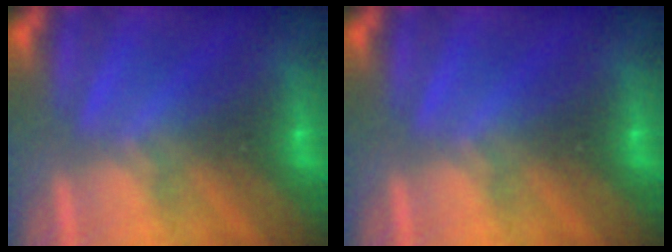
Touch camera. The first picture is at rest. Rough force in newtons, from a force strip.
{"total": 0.0}